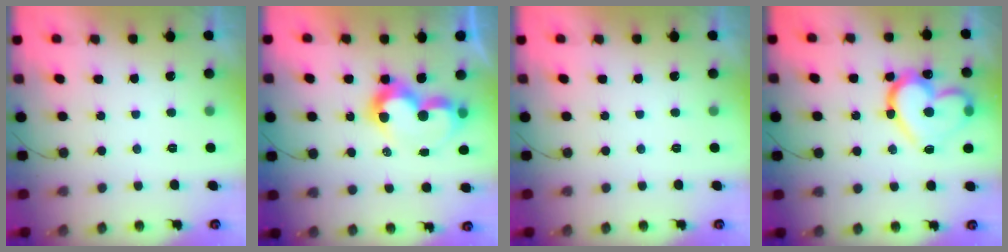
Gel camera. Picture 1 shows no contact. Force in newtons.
{"total": 10.7, "press": 10.7, "slide": 1.1}
{"total": 0.0}
{"total": 19.7, "press": 19.6, "slide": 1.8}